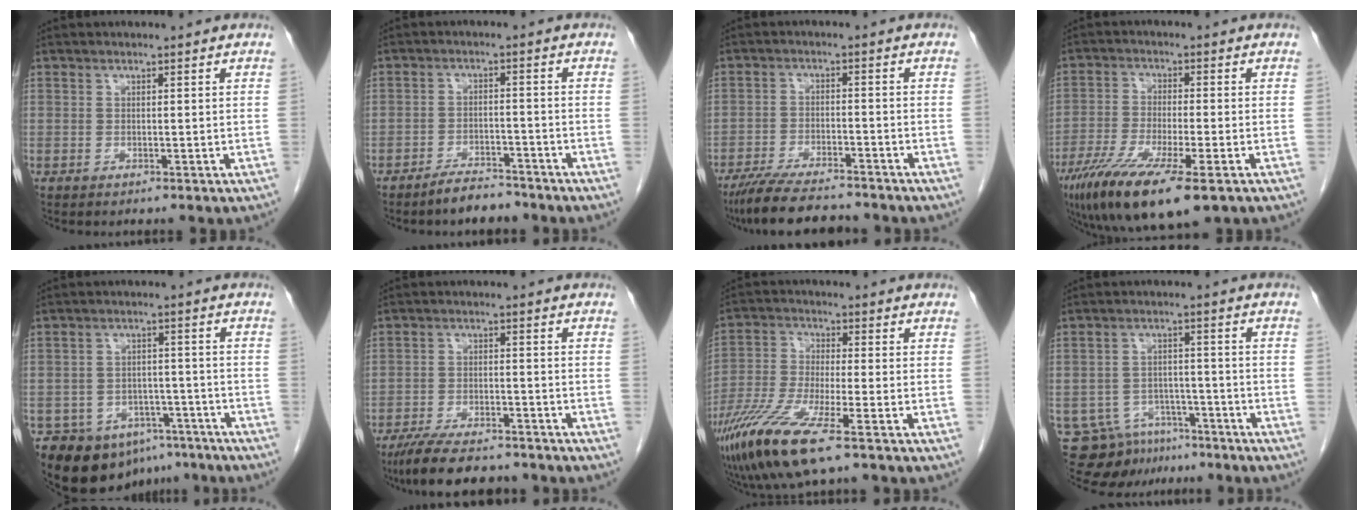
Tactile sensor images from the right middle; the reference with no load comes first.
{"total": 4.7, "force": [-4.1, 1.3, 1.7], "torque": [-0.036, -0.003, -0.067]}
{"total": 10.9, "force": [-9.6, 1.5, 5.0], "torque": [-0.089, -0.023, -0.153]}
{"total": 13.9, "force": [-8.5, 2.2, 10.8], "torque": [-0.205, -0.041, -0.142]}
{"total": 11.7, "force": [-8.1, 7.4, 3.9], "torque": [-0.058, 0.022, -0.113]}
{"total": 10.8, "force": [-9.2, 2.6, 5.1], "torque": [-0.092, -0.018, -0.145]}
{"total": 12.1, "force": [-7.1, 1.2, 9.7], "torque": [-0.212, -0.032, -0.135]}
{"total": 10.6, "force": [-8.4, 6.1, 2.1], "torque": [-0.044, 0.011, -0.120]}